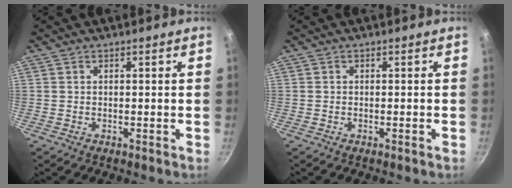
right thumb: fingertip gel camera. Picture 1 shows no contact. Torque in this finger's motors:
{"motor_torque": [-0.07, 0.19, -0.09, 0.11, 0.01]}